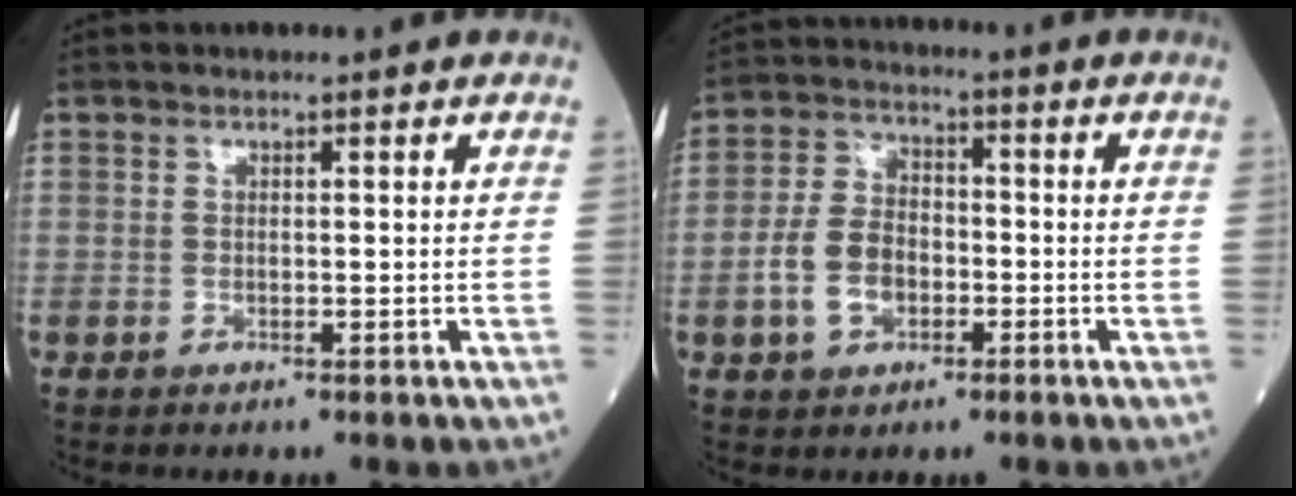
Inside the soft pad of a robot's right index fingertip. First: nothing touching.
{"total": 7.4, "force": [-2.3, 4.8, 5.1], "torque": [-0.121, 0.013, -0.043]}